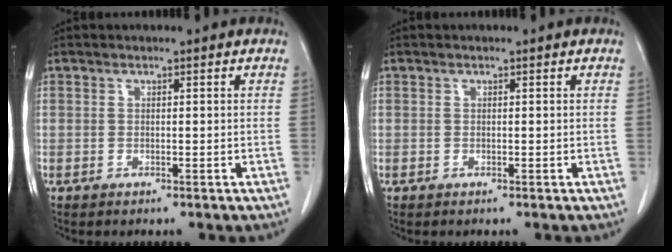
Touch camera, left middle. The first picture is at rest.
{"total": 0.0}